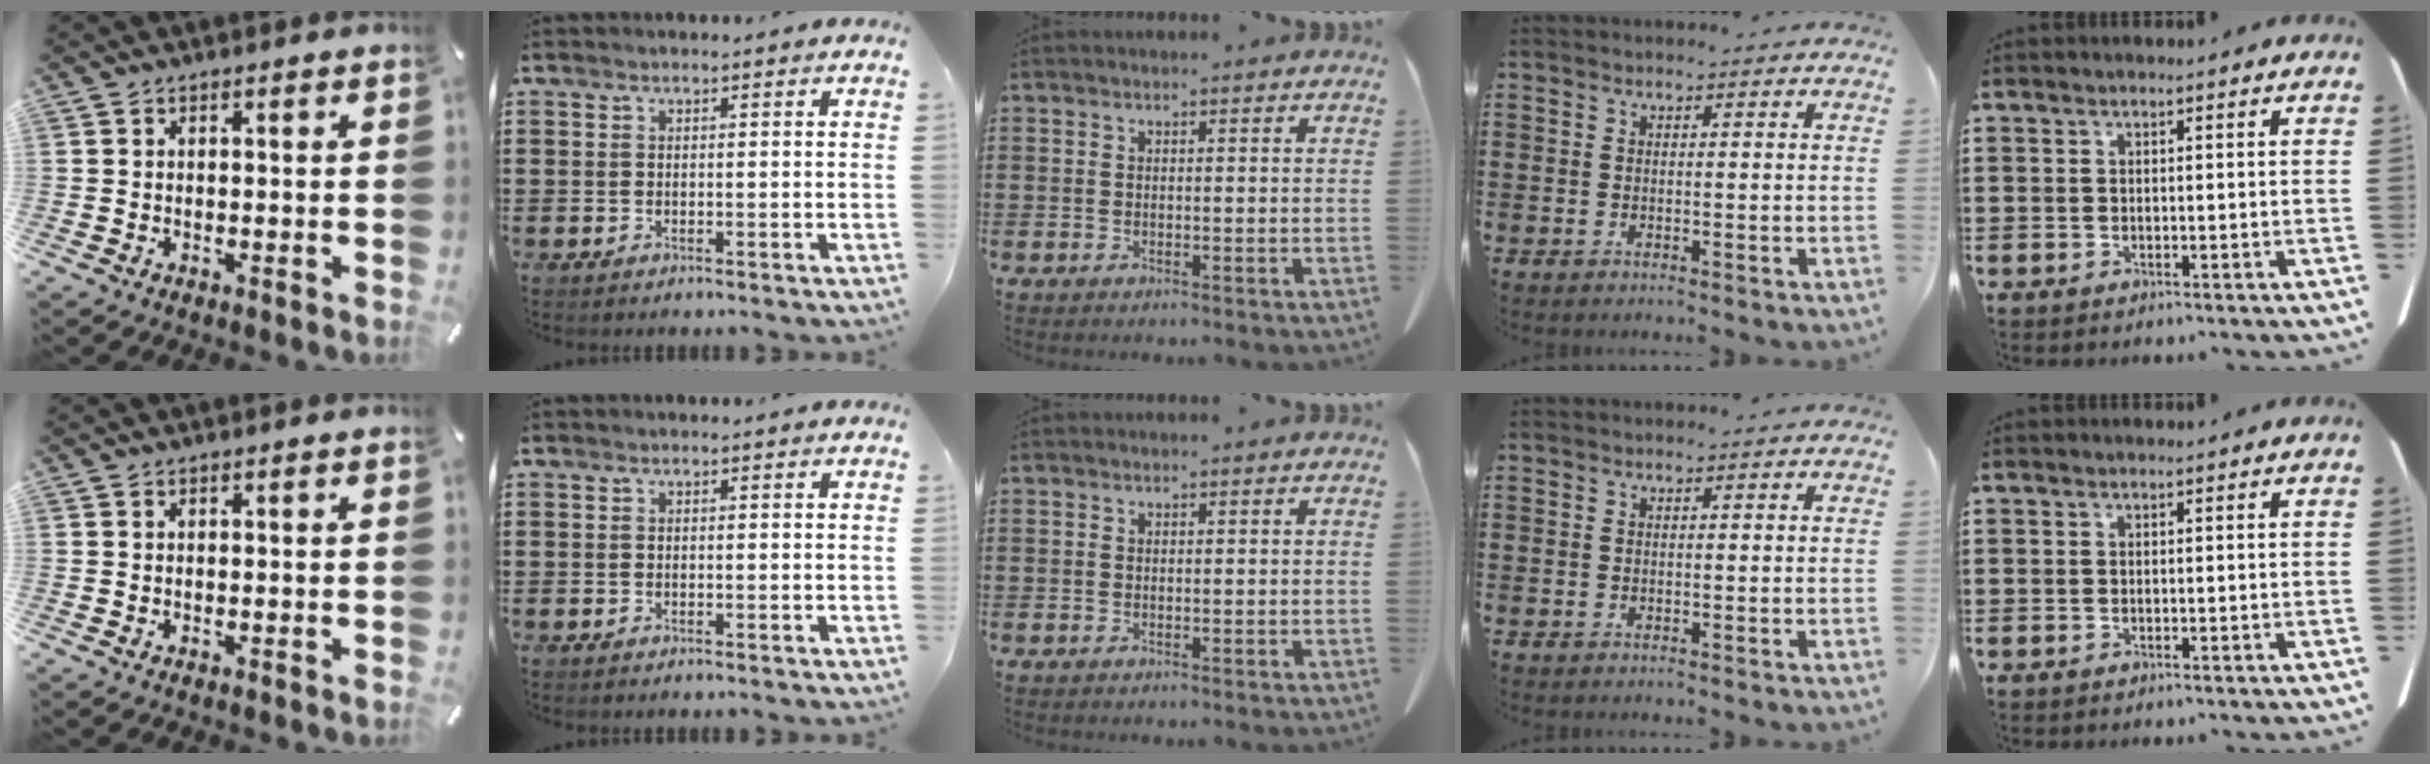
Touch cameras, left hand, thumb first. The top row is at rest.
{}